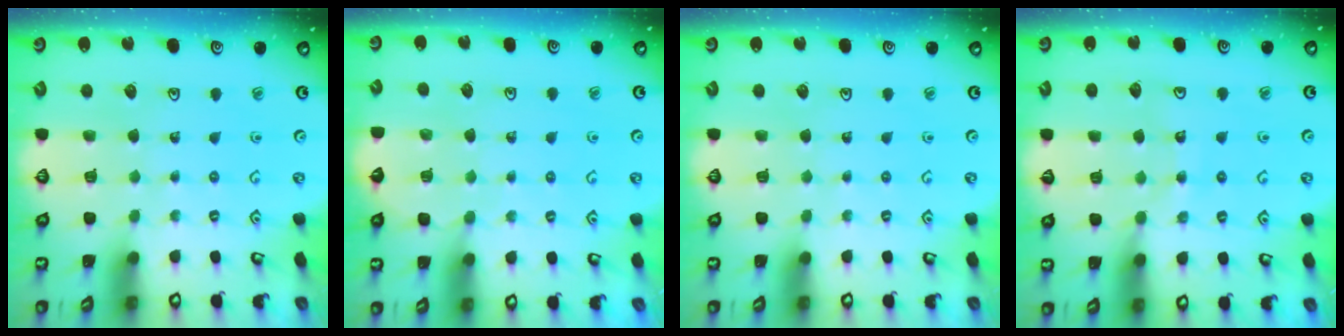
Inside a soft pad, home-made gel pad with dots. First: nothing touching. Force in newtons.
{"total": 6.9, "press": 6.6, "slide": 1.9}
{"total": 0.0}
{"total": 9.9, "press": 9.8, "slide": 1.2}